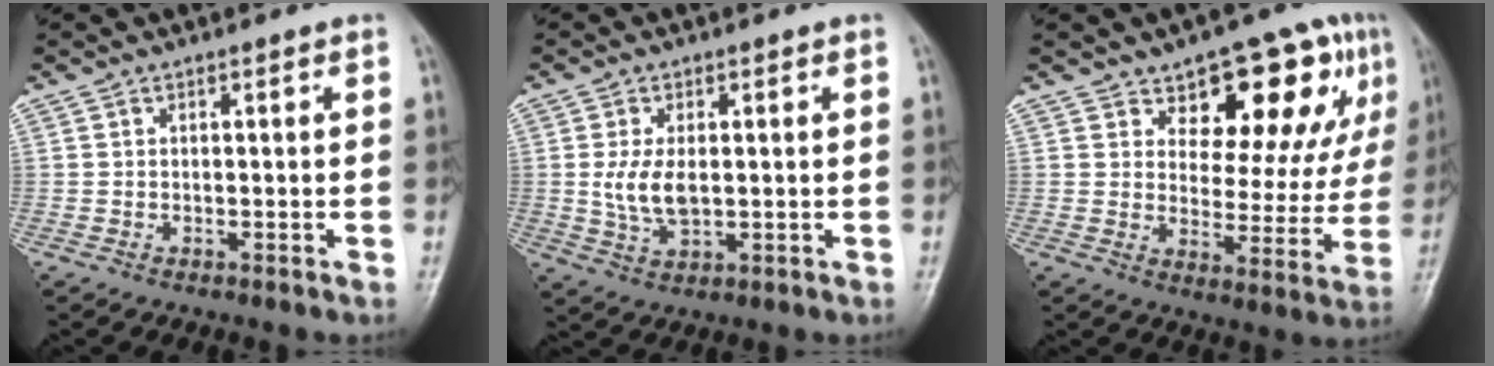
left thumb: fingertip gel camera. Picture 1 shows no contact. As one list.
[{"total": 6.2, "force": [0.3, 3.4, 5.2], "torque": [-0.106, -0.007, 0.010]}, {"total": 16.6, "force": [8.8, 8.1, 11.6], "torque": [-0.089, -0.040, 0.122]}]